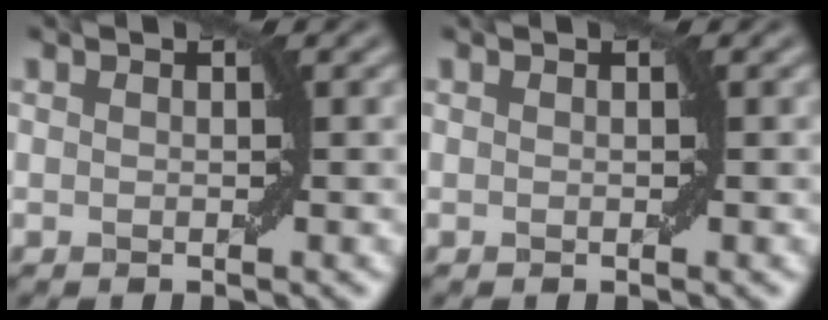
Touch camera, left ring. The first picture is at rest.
{"total": 0.0}